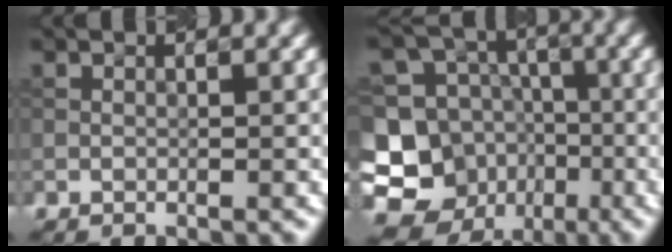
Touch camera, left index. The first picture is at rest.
{"total": 15.8, "force": [-5.6, 14.2, 4.0], "torque": [-0.126, -0.020, -0.084]}